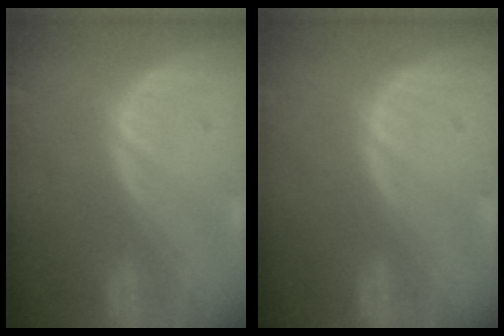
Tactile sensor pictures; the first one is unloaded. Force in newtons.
{"total": 0.0}